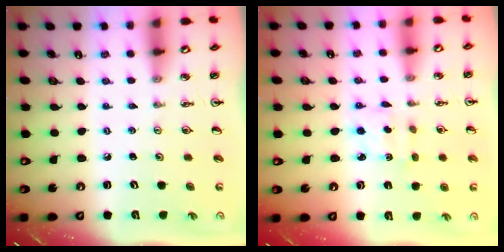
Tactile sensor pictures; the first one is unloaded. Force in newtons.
{"total": 2.6, "press": 2.6, "slide": 0.6}